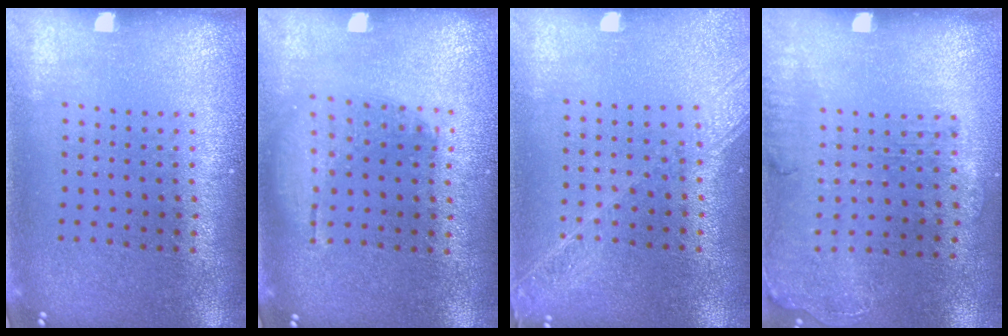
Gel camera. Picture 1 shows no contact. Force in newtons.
{"total": 1.3, "press": 1.1, "slide": 0.5}
{"total": 1.7, "press": 1.5, "slide": 0.8}
{"total": 1.4, "press": 1.2, "slide": 0.7}